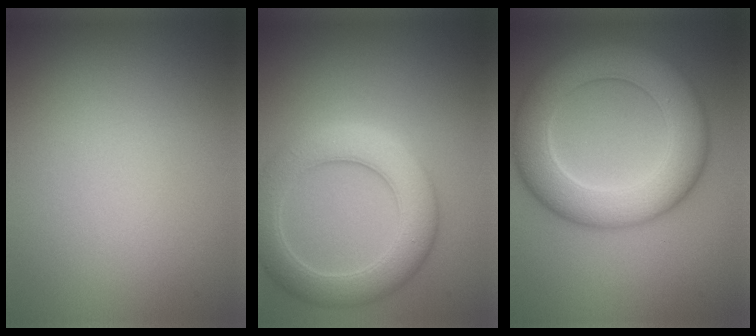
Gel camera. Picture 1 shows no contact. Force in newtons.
{"total": 6.1, "press": 6.1, "slide": 0.4}
{"total": 9.4, "press": 9.4, "slide": 0.4}